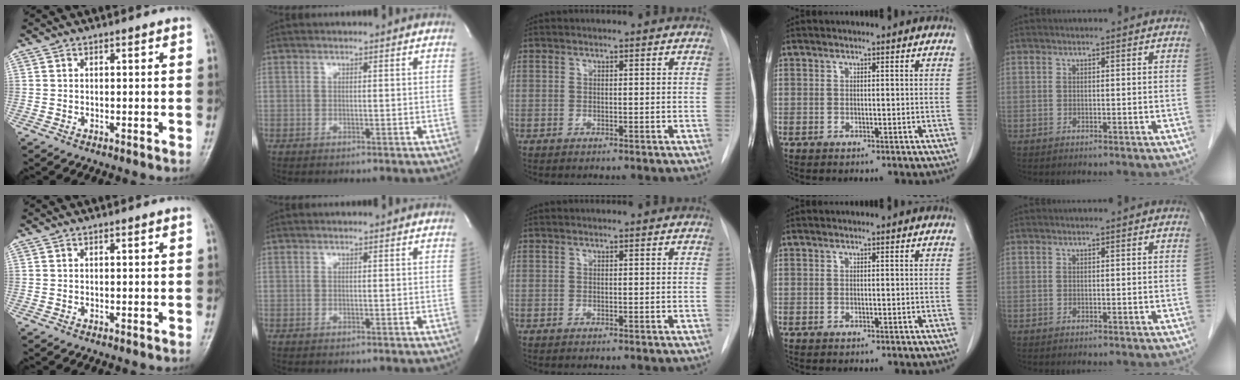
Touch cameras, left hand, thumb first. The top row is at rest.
{}